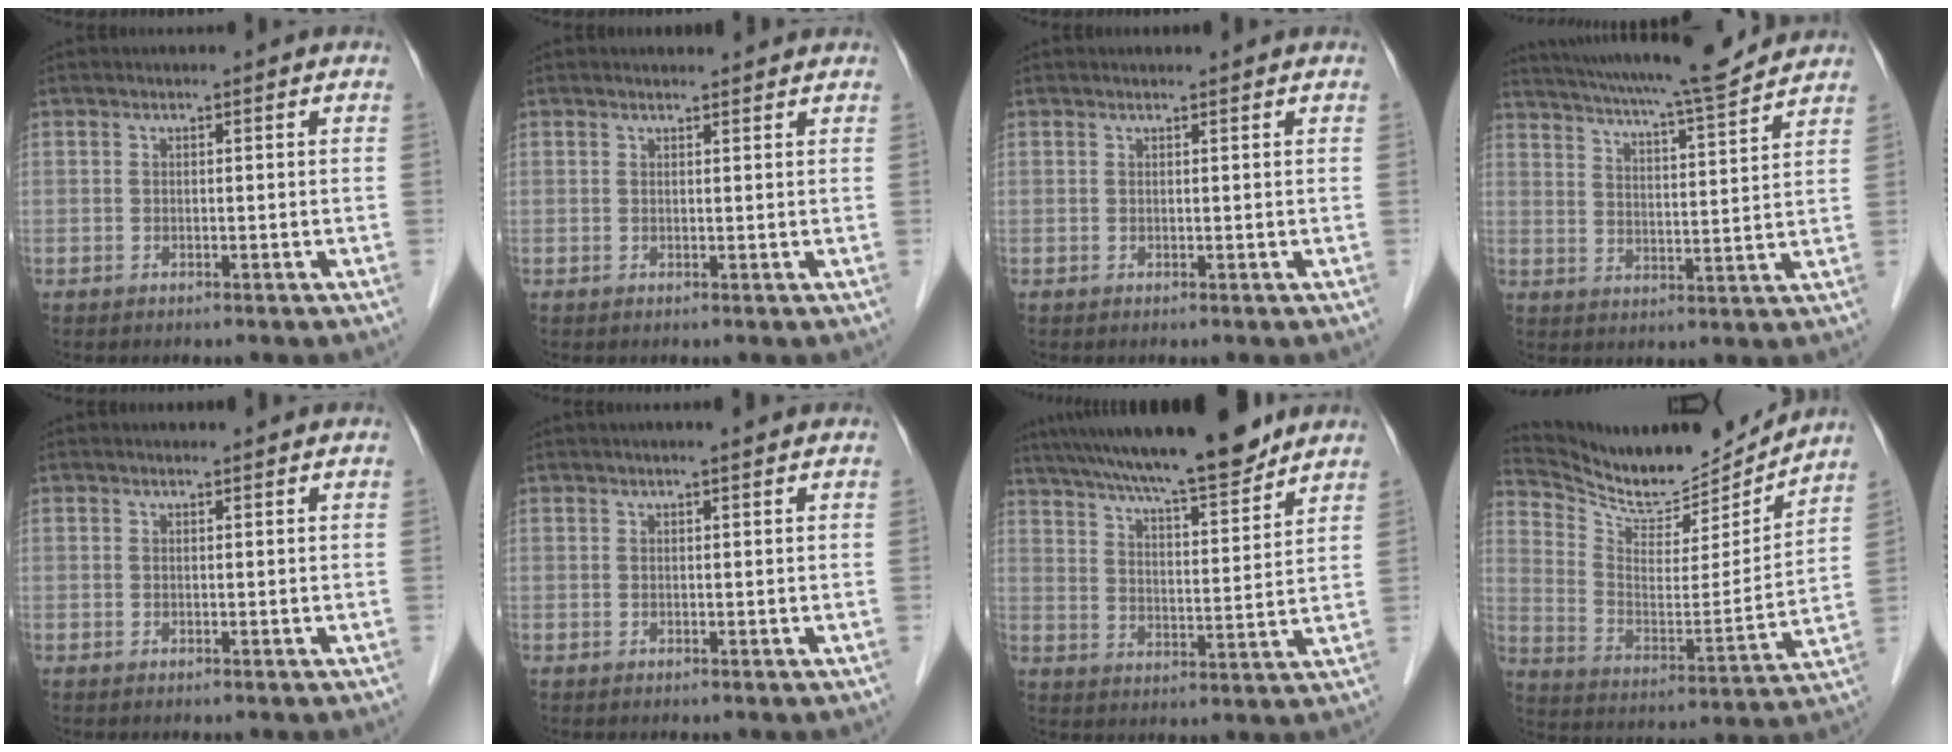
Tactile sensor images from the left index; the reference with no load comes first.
{"total": 2.1, "force": [2.1, 0.3, 0.2], "torque": [-0.012, 0.007, 0.027]}
{"total": 0.7, "force": [0.7, 0.0, 0.1], "torque": [-0.008, 0.005, 0.011]}
{"total": 16.1, "force": [14.6, 0.3, 6.6], "torque": [-0.117, 0.001, 0.214]}
{"total": 1.2, "force": [1.2, 0.1, 0.2], "torque": [-0.010, 0.007, 0.018]}
{"total": 2.4, "force": [2.1, 0.0, 1.2], "torque": [-0.015, 0.016, 0.029]}
{"total": 18.3, "force": [15.8, 1.6, 9.1], "torque": [-0.155, 0.013, 0.244]}
{"total": 15.6, "force": [15.1, 2.7, 3.2], "torque": [-0.076, -0.028, 0.249]}